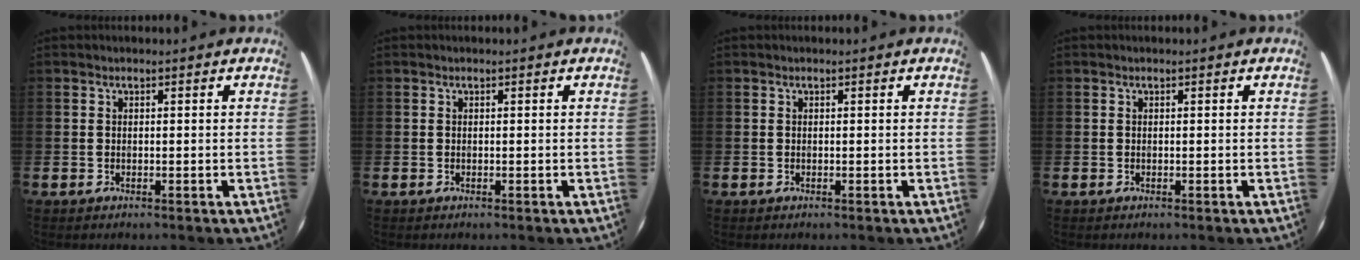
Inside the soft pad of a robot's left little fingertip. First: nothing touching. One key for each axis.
{"total": 0.0}
{"total": 0.0}
{"total": 0.0}